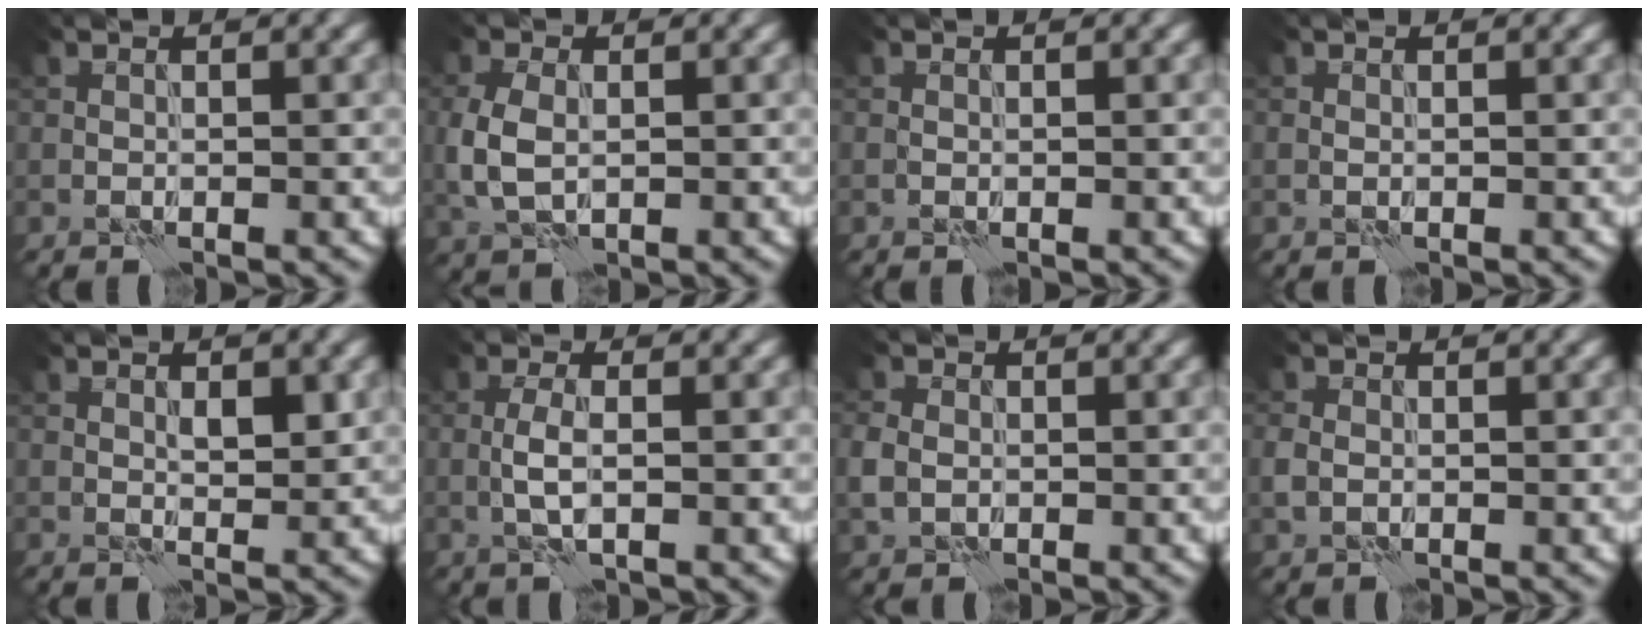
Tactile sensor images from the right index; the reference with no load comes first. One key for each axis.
{"total": 4.0, "fx": -0.1, "fy": 2.7, "fz": 3.0, "tx": -0.083, "ty": 0.000, "tz": -0.001}
{"total": 0.0}
{"total": 0.0}
{"total": 2.0, "fx": 0.7, "fy": 0.9, "fz": 1.6, "tx": -0.023, "ty": 0.001, "tz": 0.014}
{"total": 2.2, "fx": -0.3, "fy": 0.6, "fz": 2.1, "tx": -0.051, "ty": 0.005, "tz": -0.008}
{"total": 2.6, "fx": -0.3, "fy": 2.2, "fz": 1.5, "tx": -0.036, "ty": 0.001, "tz": -0.009}
{"total": 1.7, "fx": -0.3, "fy": 1.3, "fz": 1.0, "tx": -0.025, "ty": 0.001, "tz": -0.008}